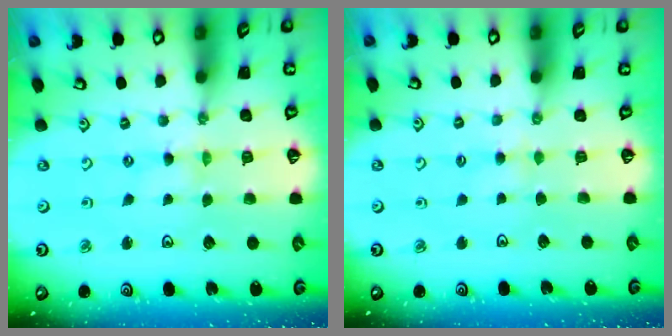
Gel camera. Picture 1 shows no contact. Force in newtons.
{"total": 2.8, "press": 2.7, "slide": 0.5}